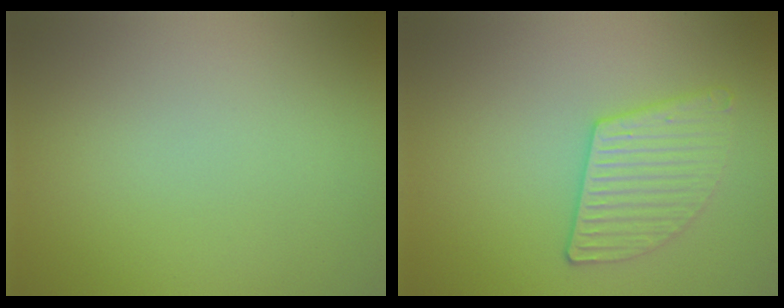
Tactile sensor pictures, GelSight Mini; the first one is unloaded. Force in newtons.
{"total": 3.0, "press": 2.9, "slide": 0.4}